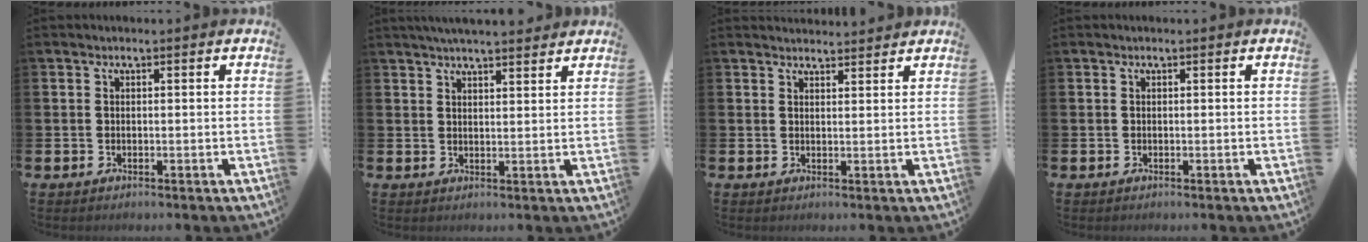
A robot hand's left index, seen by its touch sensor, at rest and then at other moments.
{"total": 4.0, "force": [3.9, 0.2, 0.9], "torque": [-0.020, -0.013, 0.070]}
{"total": 2.4, "force": [2.4, 0.4, -0.2], "torque": [0.011, -0.017, 0.041]}
{"total": 0.0}